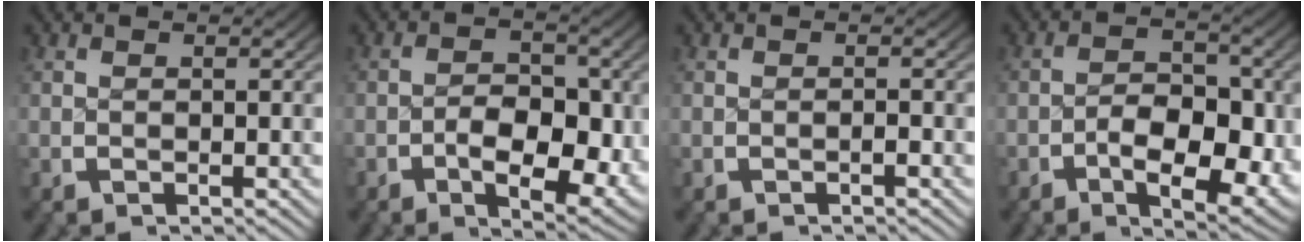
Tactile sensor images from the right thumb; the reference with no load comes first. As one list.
[{"total": 7.7, "force": [-1.4, 4.5, 6.1], "torque": [-0.103, -0.033, -0.012]}, {"total": 0.5, "force": [-0.5, 0.0, 0.2], "torque": [-0.004, 0.002, -0.009]}, {"total": 8.7, "force": [-1.8, 5.0, 6.8], "torque": [-0.114, -0.036, -0.018]}]